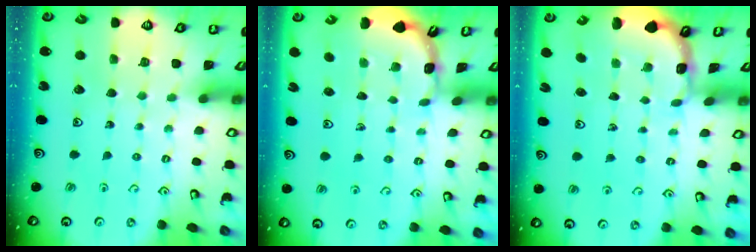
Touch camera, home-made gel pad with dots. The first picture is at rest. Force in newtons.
{"total": 1.7, "press": 1.6, "slide": 0.1}
{"total": 1.4, "press": 1.4, "slide": 0.1}